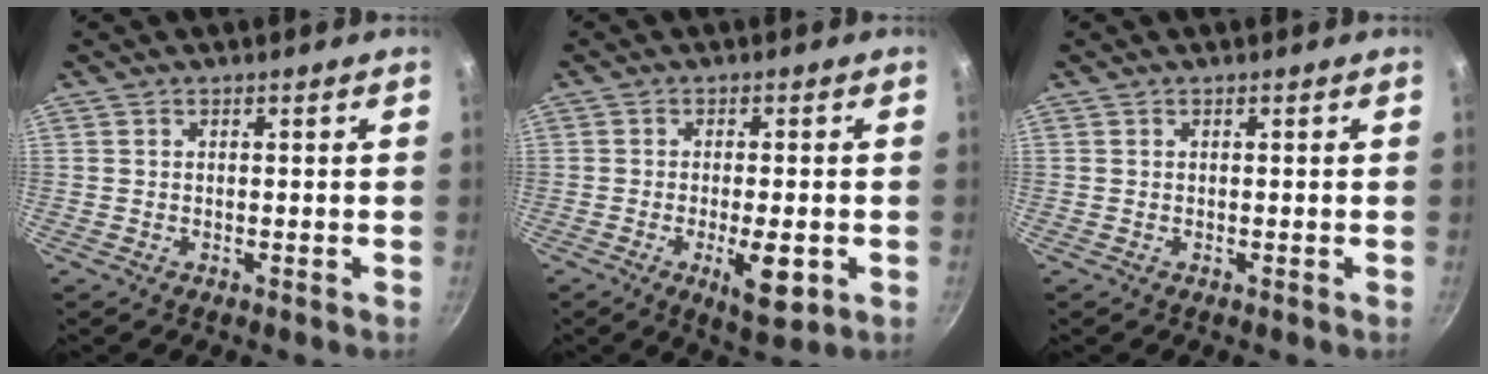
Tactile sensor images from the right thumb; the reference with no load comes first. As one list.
[{"total": 5.2, "force": [-1.5, 1.6, 4.7], "torque": [-0.069, 0.001, -0.020]}, {"total": 0.0}]